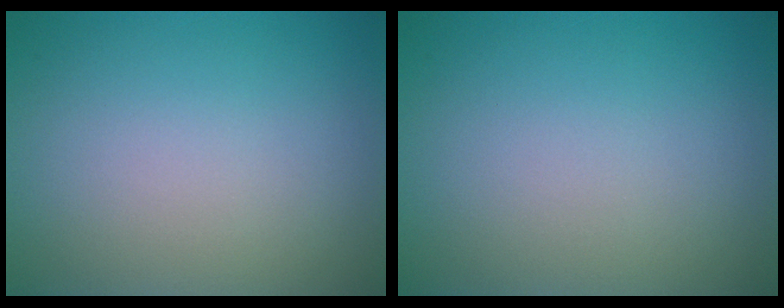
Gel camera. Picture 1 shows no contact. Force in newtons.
{"total": 0.0}